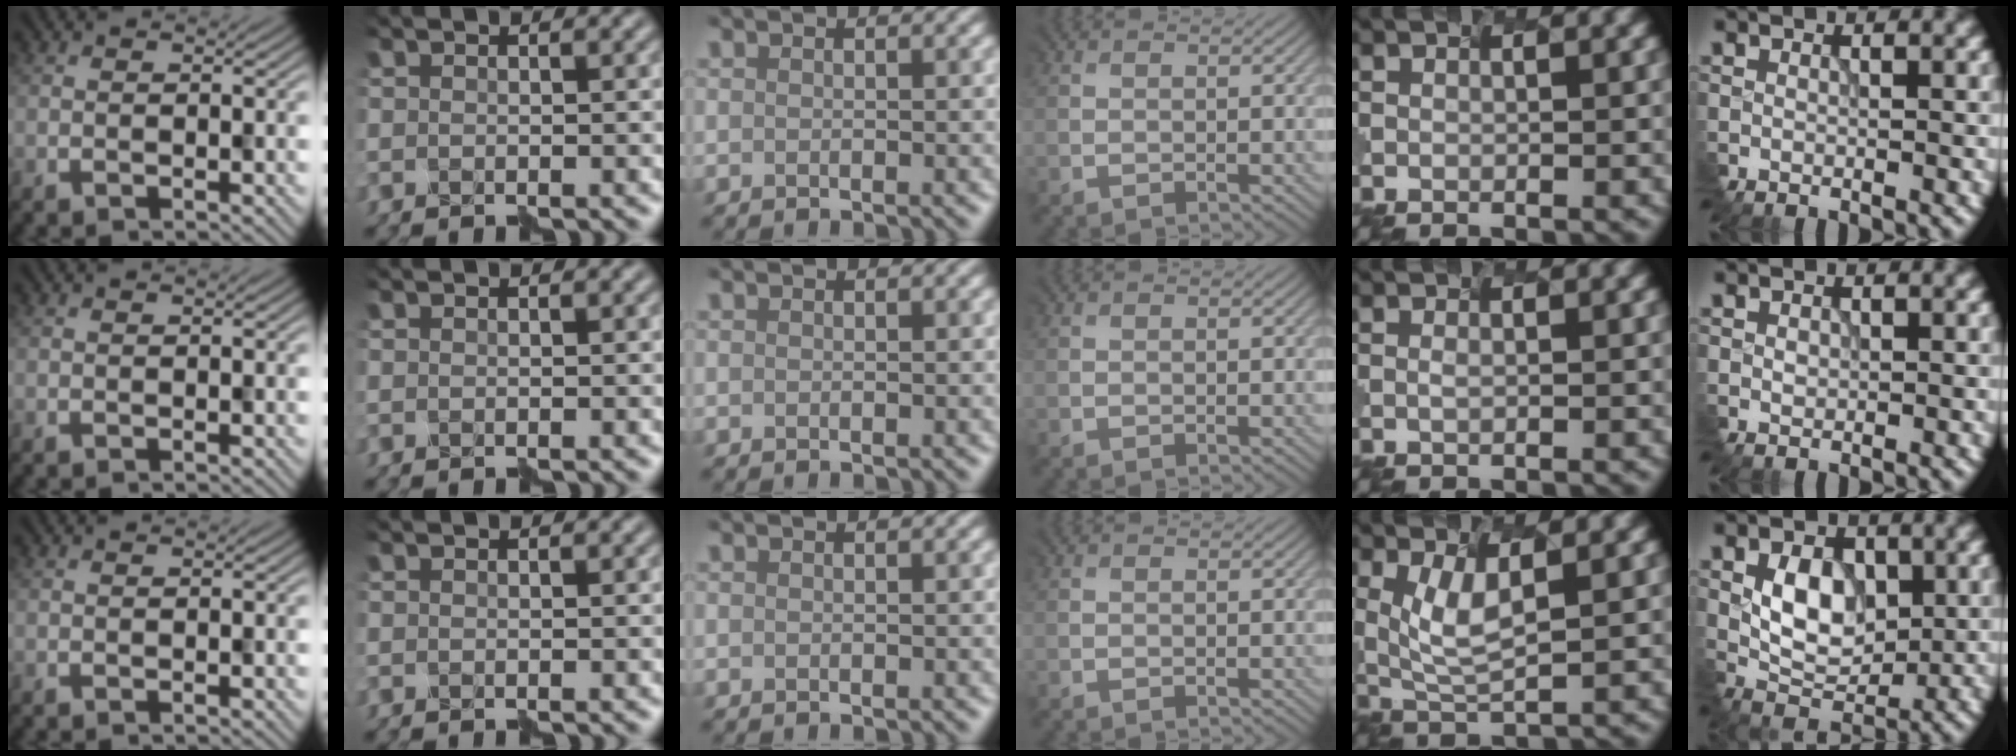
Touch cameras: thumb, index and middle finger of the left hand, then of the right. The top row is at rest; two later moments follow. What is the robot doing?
{"motion": "assemble", "object": "hinged jar"}